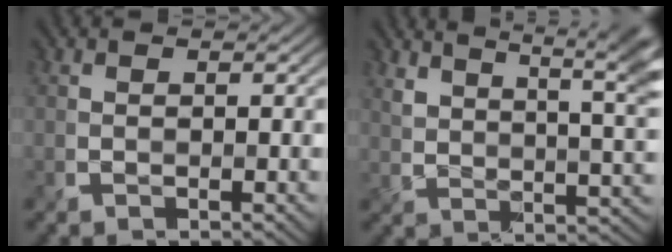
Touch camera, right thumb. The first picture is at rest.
{"total": 9.2, "force": [6.1, 3.2, 6.1], "torque": [-0.111, 0.004, 0.095]}